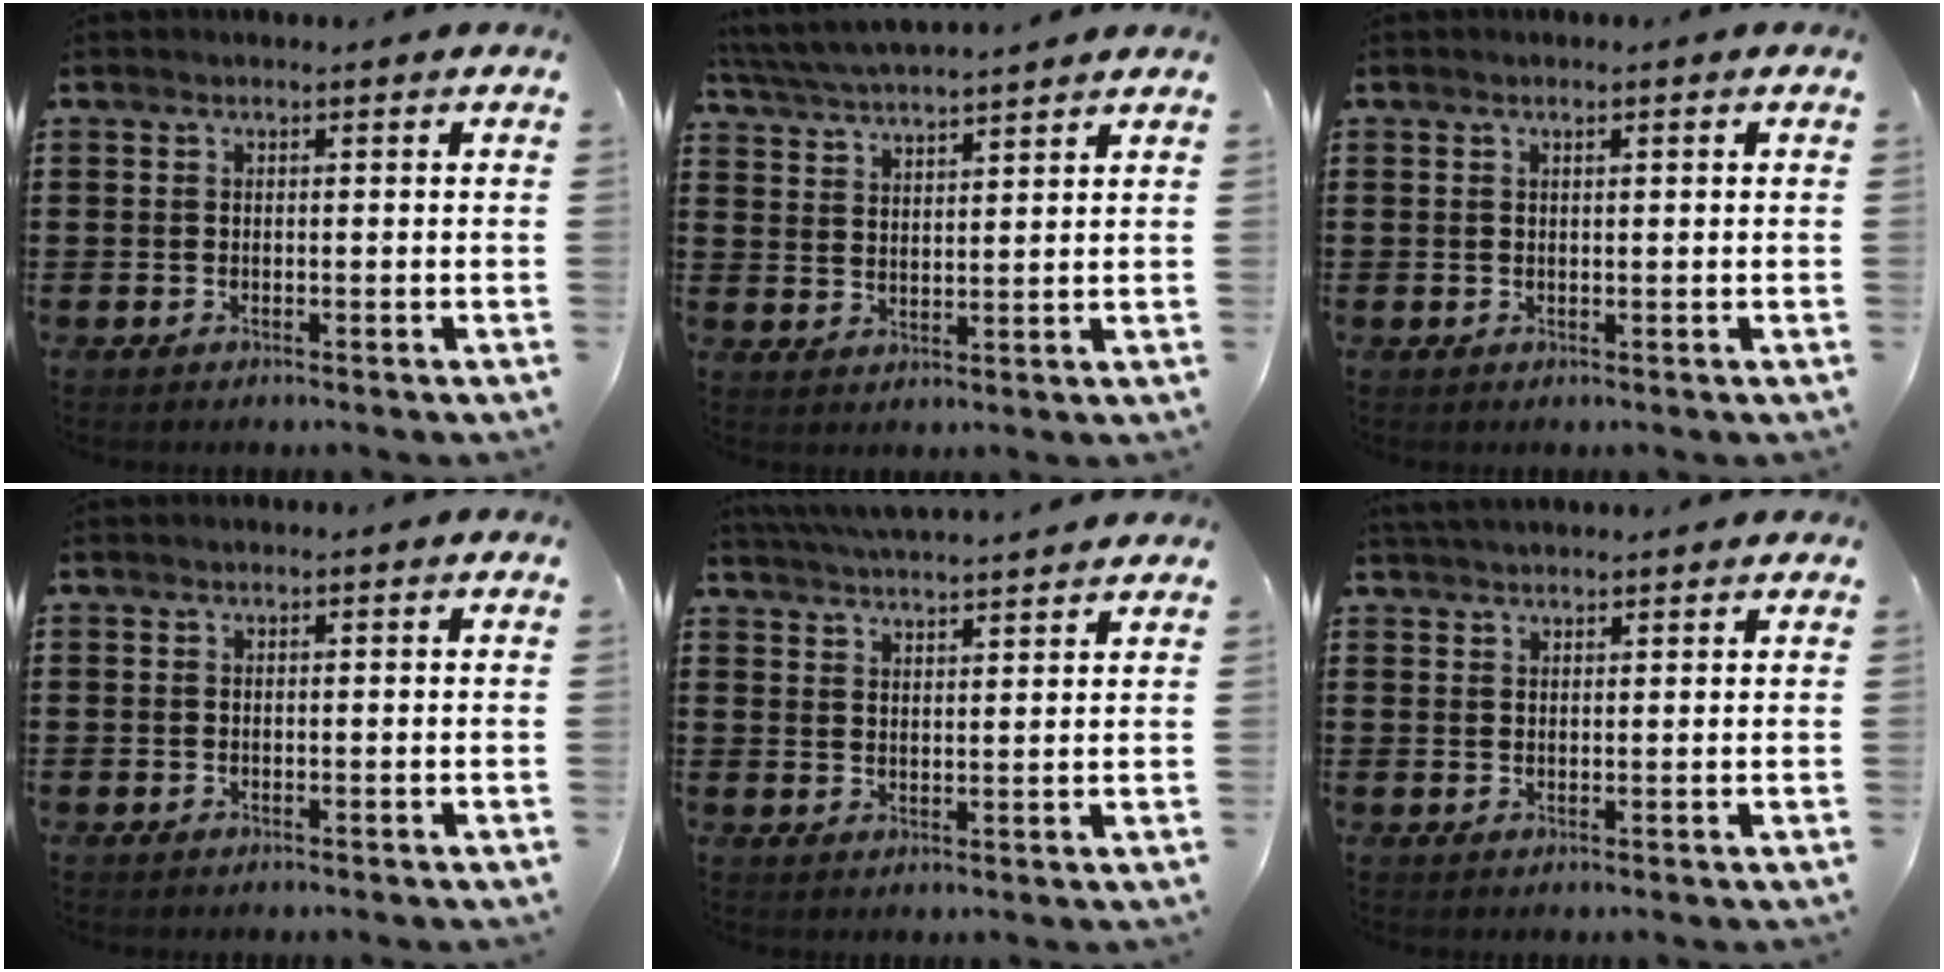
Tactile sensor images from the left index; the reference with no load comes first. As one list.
[{"total": 4.8, "force": [4.6, -0.2, 1.0], "torque": [-0.038, -0.021, 0.082]}, {"total": 0.8, "force": [0.3, 0.1, 0.7], "torque": [-0.014, 0.000, 0.006]}, {"total": 0.0}, {"total": 4.3, "force": [4.2, -0.4, 0.5], "torque": [-0.026, -0.021, 0.074]}, {"total": 2.1, "force": [2.1, 0.2, 0.3], "torque": [-0.011, 0.001, 0.041]}]